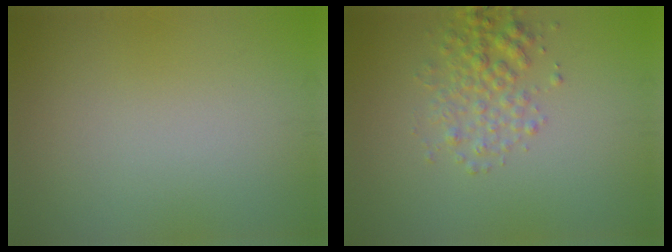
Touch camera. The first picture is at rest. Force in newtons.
{"total": 2.9, "press": 2.9, "slide": 0.1}